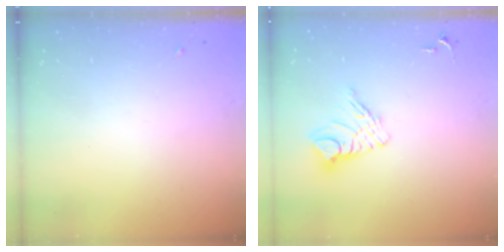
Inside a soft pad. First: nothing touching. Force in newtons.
{"total": 10.3, "press": 10.3, "slide": 0.9}